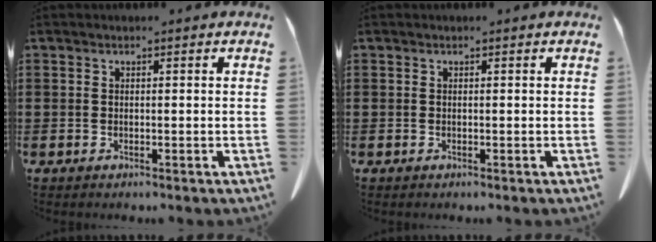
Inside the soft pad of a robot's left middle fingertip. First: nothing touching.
{"total": 0.0}